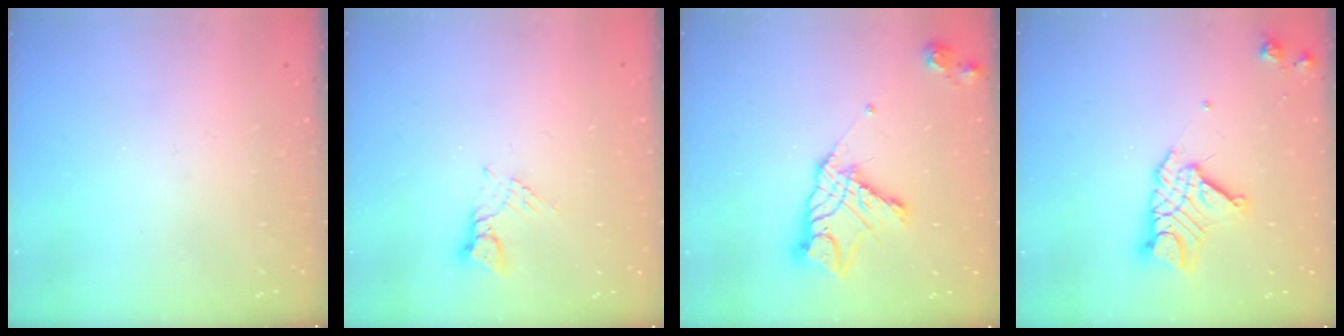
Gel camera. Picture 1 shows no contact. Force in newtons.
{"total": 2.6, "press": 2.6, "slide": 0.3}
{"total": 13.2, "press": 13.1, "slide": 1.1}
{"total": 12.6, "press": 12.5, "slide": 1.0}